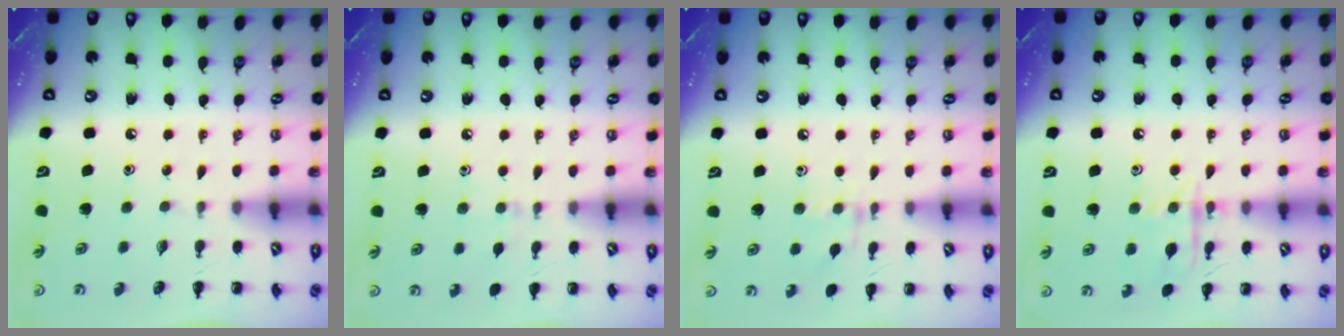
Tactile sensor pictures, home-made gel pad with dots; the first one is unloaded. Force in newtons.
{"total": 5.8, "press": 5.4, "slide": 2.3}
{"total": 7.4, "press": 7.3, "slide": 1.5}
{"total": 11.1, "press": 11.1, "slide": 0.5}